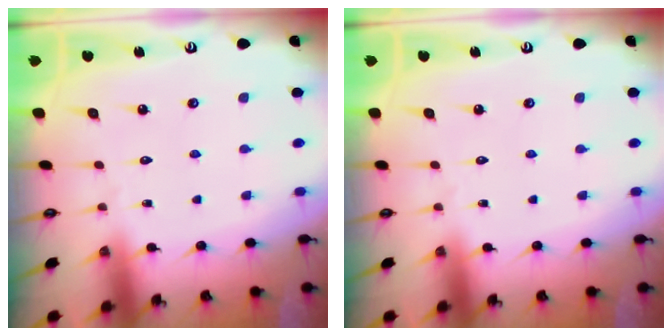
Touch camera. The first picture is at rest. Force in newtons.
{"total": 0.0}